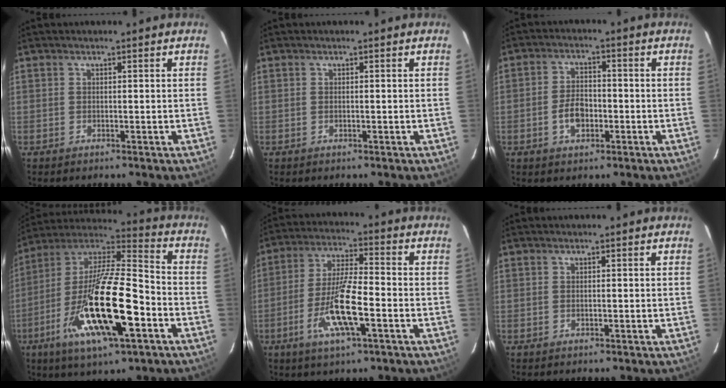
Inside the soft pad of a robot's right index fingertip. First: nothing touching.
{"total": 0.0}
{"total": 5.4, "force": [-1.9, 3.4, 3.8], "torque": [-0.078, 0.009, -0.030]}
{"total": 24.4, "force": [-9.6, 6.0, 21.6], "torque": [-0.406, -0.043, -0.177]}
{"total": 11.9, "force": [-4.5, 2.3, 10.8], "torque": [-0.219, -0.007, -0.085]}
{"total": 0.0}